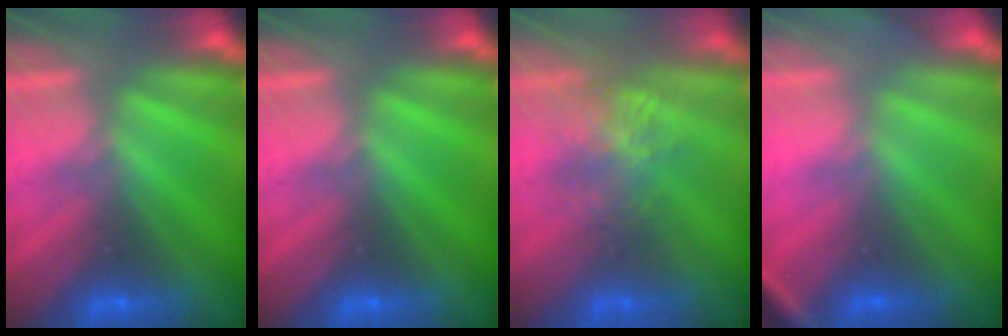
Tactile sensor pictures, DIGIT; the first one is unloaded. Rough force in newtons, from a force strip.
{"total": 0.0}
{"total": 3.9}
{"total": 2.7}